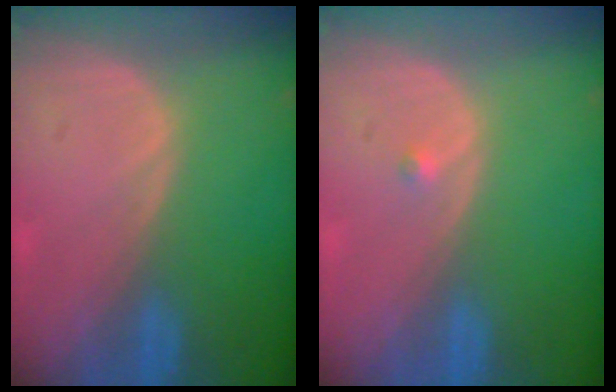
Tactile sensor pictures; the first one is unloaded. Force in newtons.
{"total": 0.7, "press": 0.5, "slide": 0.4}